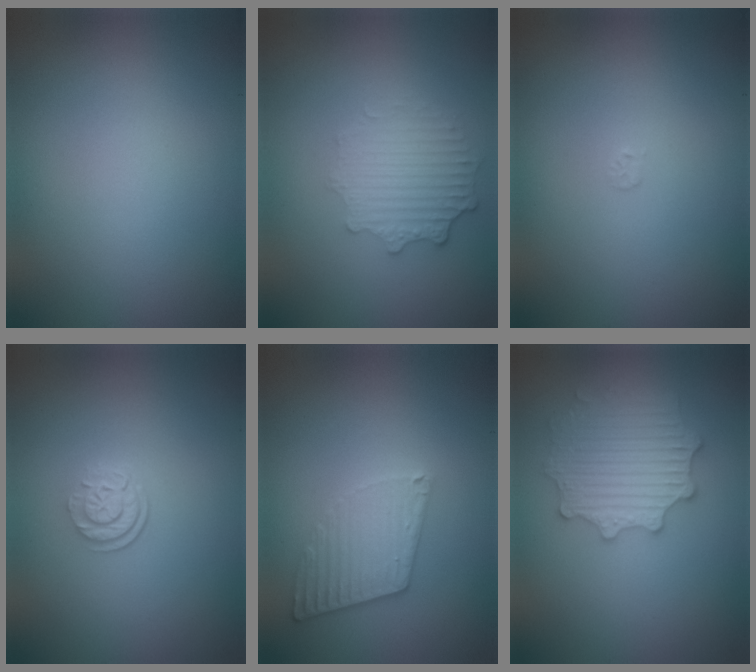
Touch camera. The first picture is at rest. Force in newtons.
{"total": 2.8, "press": 2.5, "slide": 1.4}
{"total": 0.5, "press": 0.5, "slide": 0.1}
{"total": 2.5, "press": 1.8, "slide": 1.8}
{"total": 3.2, "press": 3.0, "slide": 0.9}
{"total": 4.1, "press": 4.0, "slide": 1.0}